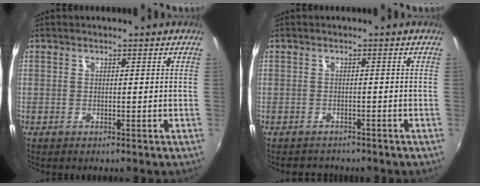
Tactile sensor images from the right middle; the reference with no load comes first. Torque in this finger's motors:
{"motor_torque": [-0.39, -0.14, -0.10, -0.01]}